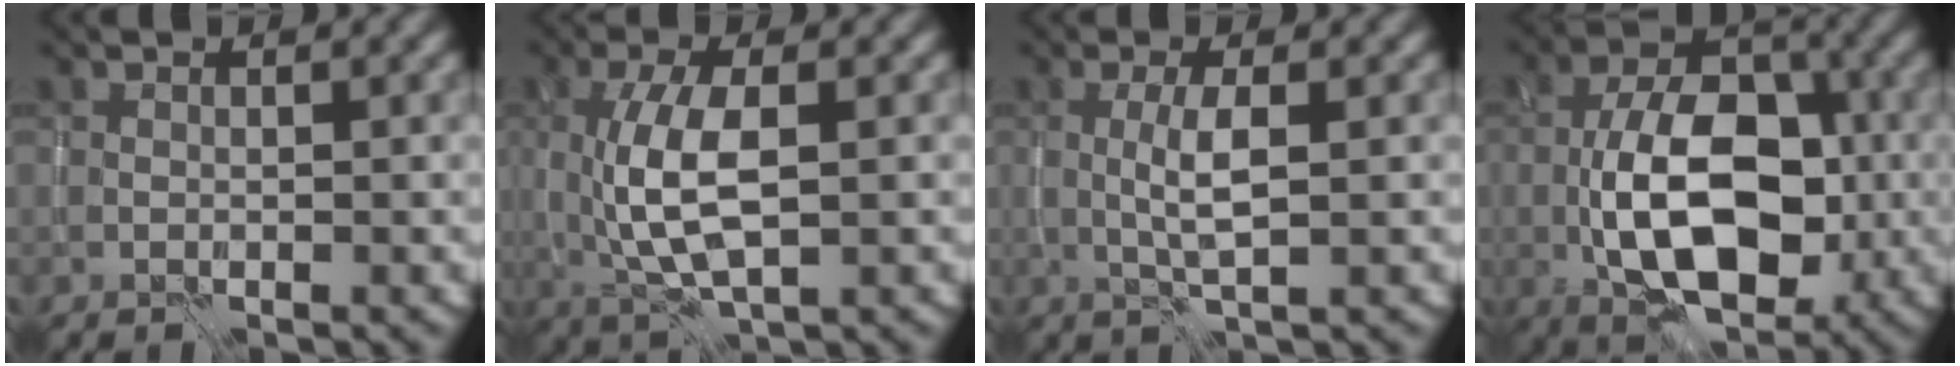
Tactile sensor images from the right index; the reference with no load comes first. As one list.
[{"total": 6.4, "force": [0.0, 2.5, 5.9], "torque": [-0.129, -0.002, 0.002]}, {"total": 2.6, "force": [0.0, 0.3, 2.6], "torque": [-0.055, 0.004, 0.000]}, {"total": 10.7, "force": [-2.5, 5.8, 8.6], "torque": [-0.155, 0.008, -0.049]}]